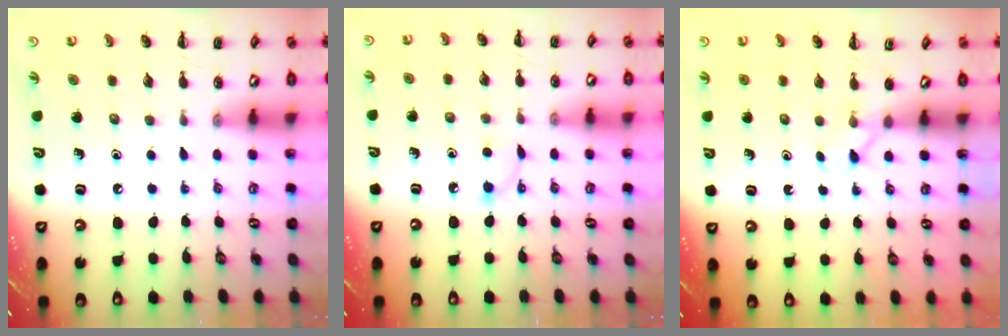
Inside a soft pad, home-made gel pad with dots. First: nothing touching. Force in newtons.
{"total": 2.8, "press": 2.7, "slide": 0.9}
{"total": 2.4, "press": 2.3, "slide": 0.7}